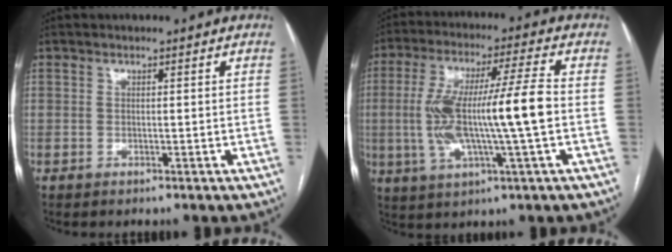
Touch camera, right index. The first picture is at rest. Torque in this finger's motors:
{"motor_torque": [1.26, 0.07, 0.93, 0.21]}